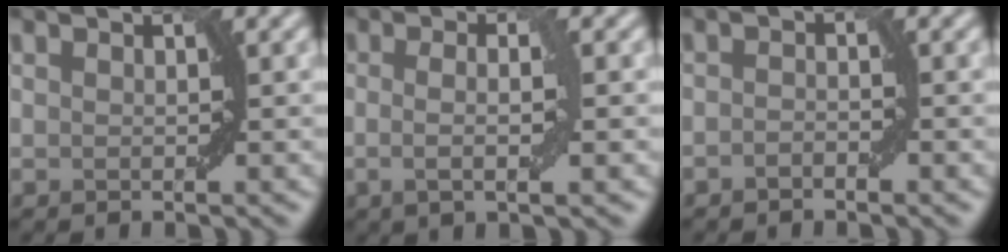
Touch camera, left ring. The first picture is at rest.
{"total": 3.2, "force": [-0.2, 0.6, 3.2], "torque": [-0.056, -0.004, -0.006]}
{"total": 1.0, "force": [-0.7, 0.3, 0.6], "torque": [-0.011, 0.005, -0.012]}